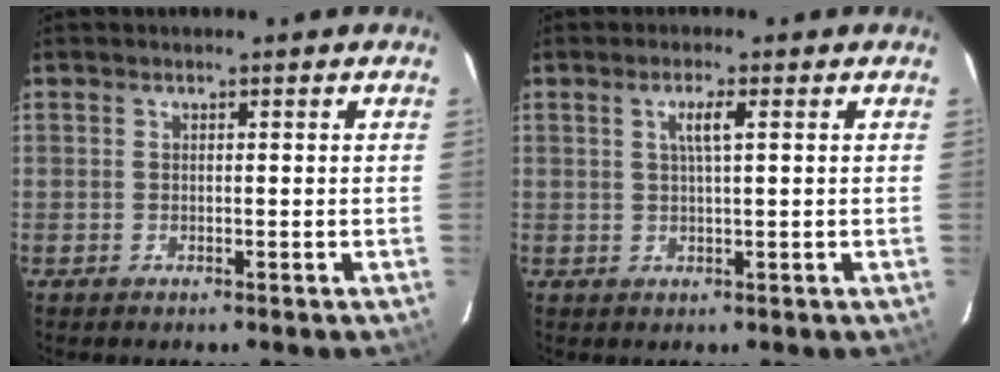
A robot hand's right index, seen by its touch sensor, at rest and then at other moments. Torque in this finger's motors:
{"motor_torque": [0.20, 0.15, 0.08, 0.05]}